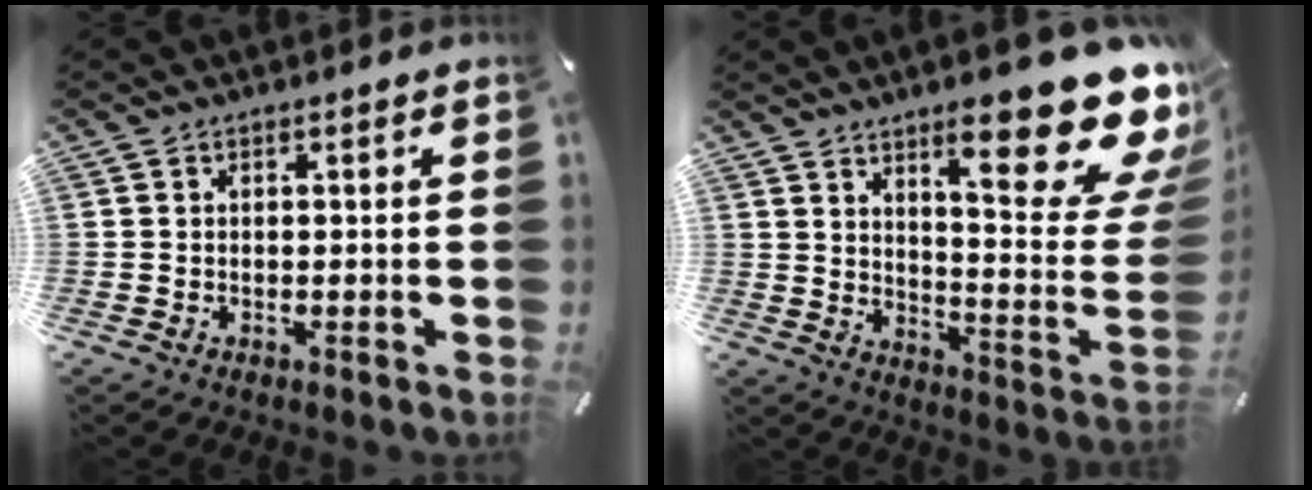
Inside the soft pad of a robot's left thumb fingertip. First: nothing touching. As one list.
[{"total": 24.9, "force": [15.5, 8.2, 17.7], "torque": [-0.231, -0.115, 0.251]}]